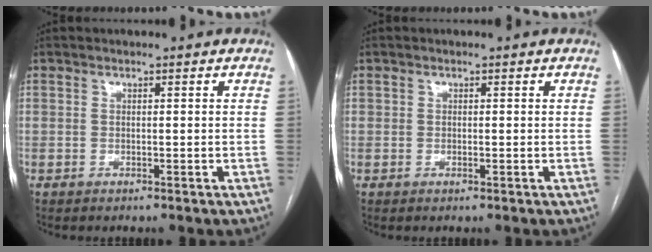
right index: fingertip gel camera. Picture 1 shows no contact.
{"total": 0.6, "force": [-0.1, 0.3, 0.5], "torque": [-0.009, -0.001, -0.002]}